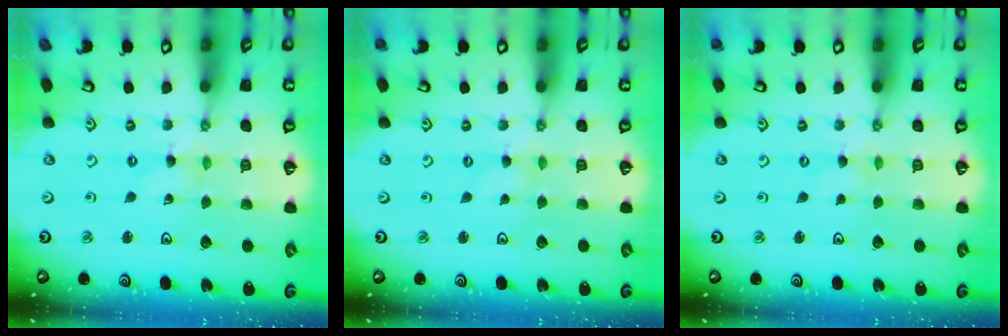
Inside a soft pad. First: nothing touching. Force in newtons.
{"total": 0.9, "press": 0.9, "slide": 0.1}
{"total": 0.0}